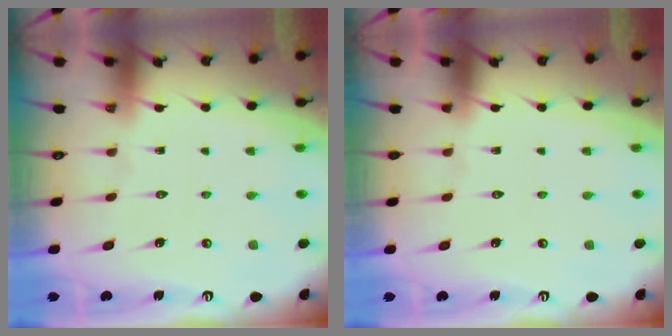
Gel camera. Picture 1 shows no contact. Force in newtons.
{"total": 0.0}